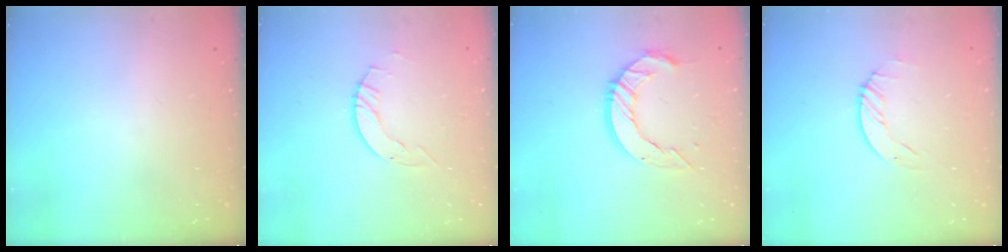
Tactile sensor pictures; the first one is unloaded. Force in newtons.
{"total": 2.1, "press": 2.1, "slide": 0.3}
{"total": 11.2, "press": 11.1, "slide": 0.9}
{"total": 1.9, "press": 1.9, "slide": 0.2}